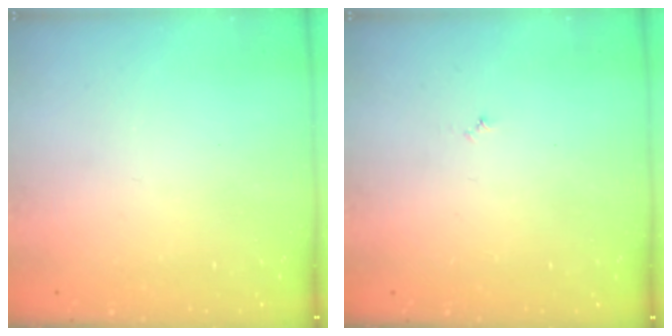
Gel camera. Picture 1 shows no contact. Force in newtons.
{"total": 3.0, "press": 2.9, "slide": 0.3}